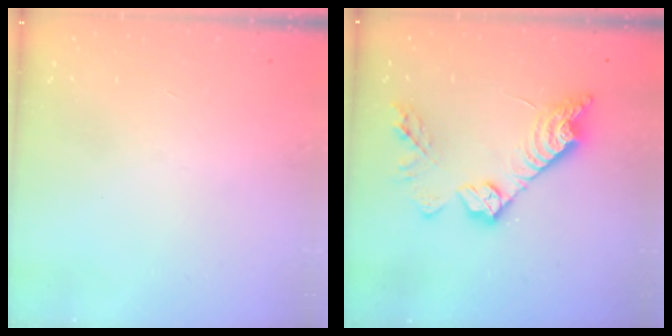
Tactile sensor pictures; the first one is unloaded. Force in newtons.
{"total": 16.1, "press": 16.0, "slide": 0.9}